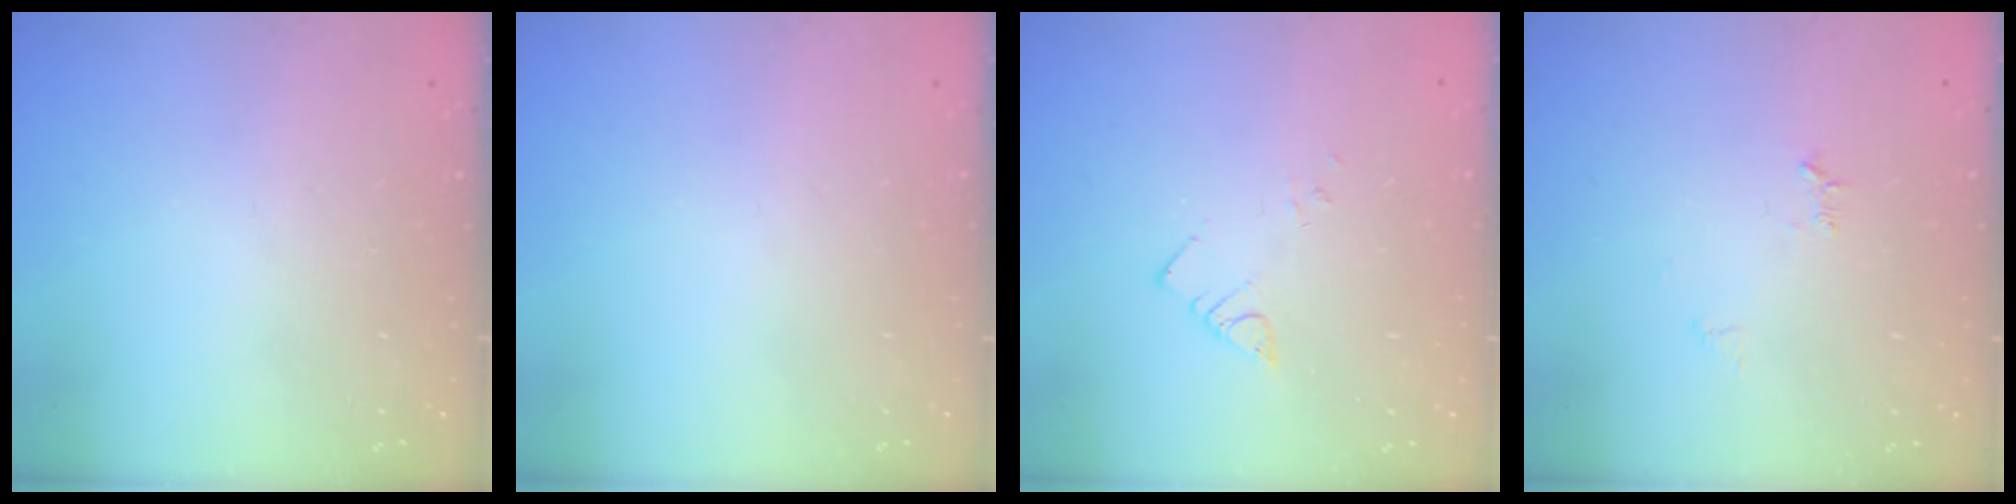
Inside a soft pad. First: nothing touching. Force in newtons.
{"total": 0.0}
{"total": 2.5, "press": 2.5, "slide": 0.3}
{"total": 4.9, "press": 4.9, "slide": 0.5}